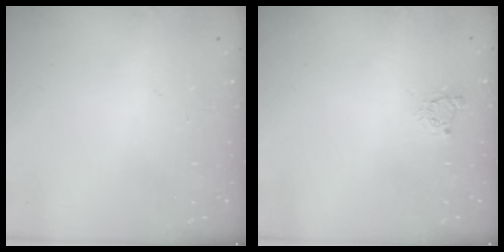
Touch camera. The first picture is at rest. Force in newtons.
{"total": 2.2, "press": 2.2, "slide": 0.4}